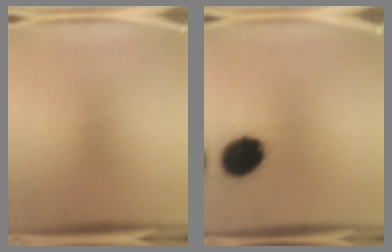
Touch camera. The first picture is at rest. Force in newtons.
{"total": 15.5}